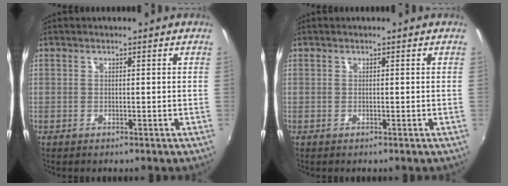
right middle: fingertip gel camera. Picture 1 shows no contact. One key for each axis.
{"total": 0.0}